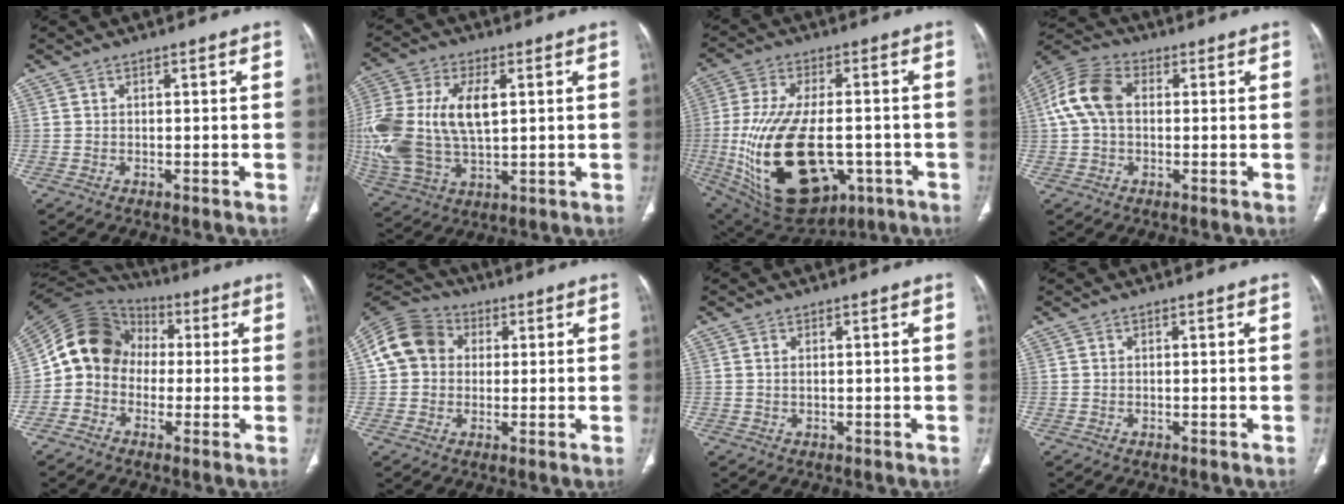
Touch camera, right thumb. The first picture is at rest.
{"total": 21.9, "force": [2.4, 12.4, 17.9], "torque": [-0.416, -0.002, 0.049]}
{"total": 25.4, "force": [-5.2, 13.9, 20.6], "torque": [-0.427, -0.015, -0.054]}
{"total": 10.3, "force": [1.1, 7.0, 7.4], "torque": [-0.159, 0.031, 0.014]}
{"total": 12.8, "force": [-0.2, 11.0, 6.5], "torque": [-0.105, 0.042, -0.021]}
{"total": 11.1, "force": [1.9, 9.6, 5.3], "torque": [-0.092, 0.022, 0.022]}
{"total": 0.7, "force": [0.2, 0.4, 0.6], "torque": [-0.018, 0.003, 0.006]}
{"total": 0.0}